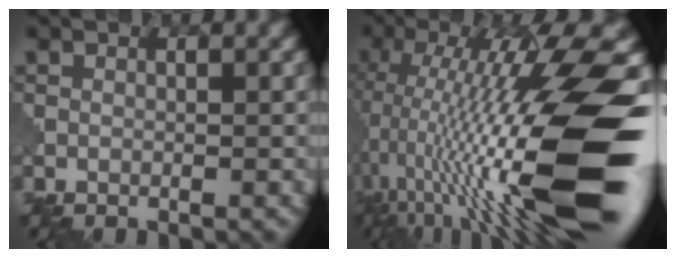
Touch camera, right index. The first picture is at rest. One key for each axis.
{"total": 18.6, "fx": -3.0, "fy": 3.6, "fz": 18.0, "tx": -0.300, "ty": 0.031, "tz": -0.053}